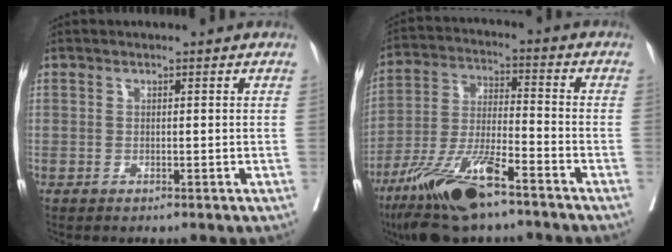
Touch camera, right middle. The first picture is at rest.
{"total": 15.1, "force": [-10.0, 2.6, 11.1], "torque": [-0.228, -0.029, -0.183]}